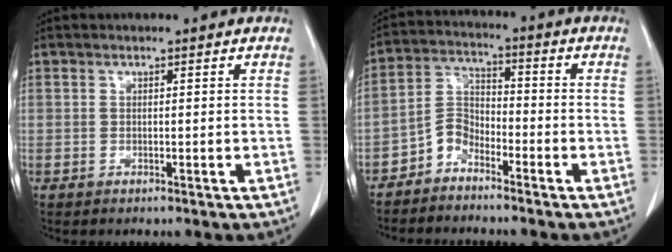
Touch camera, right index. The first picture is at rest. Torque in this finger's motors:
{"motor_torque": [-0.04, 0.12, -0.33, -0.21]}